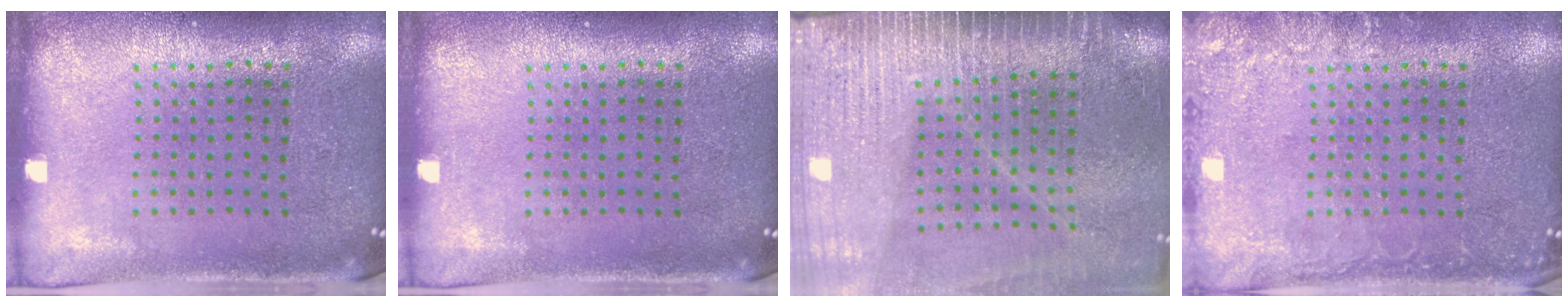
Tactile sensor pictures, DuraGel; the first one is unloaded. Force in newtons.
{"total": 0.0}
{"total": 3.8, "press": 3.3, "slide": 1.9}
{"total": 2.6, "press": 2.6, "slide": 0.3}